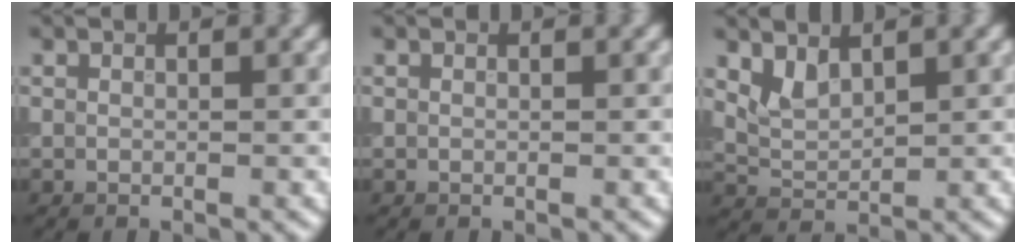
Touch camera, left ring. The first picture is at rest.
{"total": 0.0}
{"total": 2.1, "force": [1.4, 0.9, 1.2], "torque": [-0.027, -0.003, 0.036]}